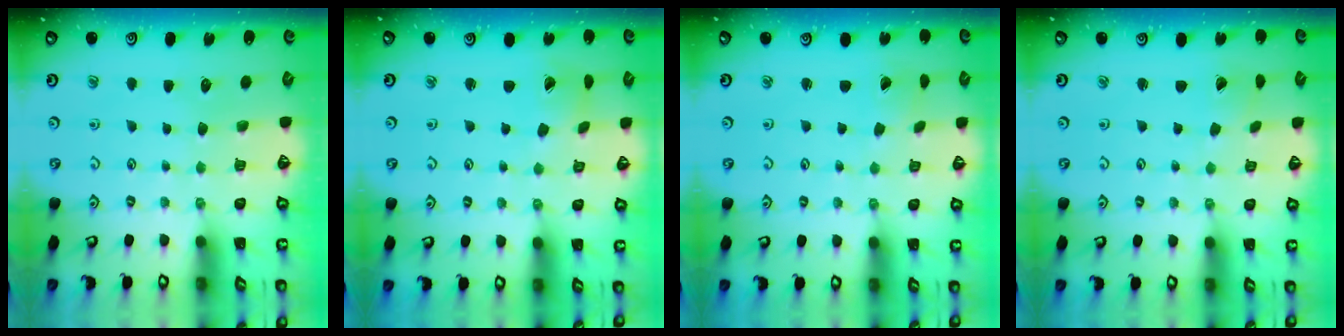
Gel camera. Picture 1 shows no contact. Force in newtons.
{"total": 1.6, "press": 1.6, "slide": 0.3}
{"total": 1.0, "press": 1.0, "slide": 0.1}
{"total": 0.6, "press": 0.6, "slide": 0.0}